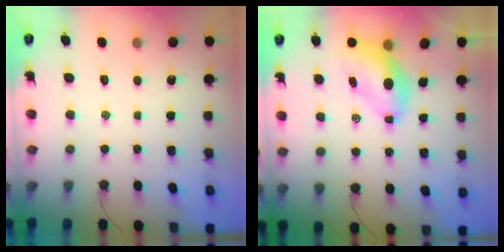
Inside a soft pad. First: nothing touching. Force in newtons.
{"total": 7.5, "press": 7.3, "slide": 1.6}